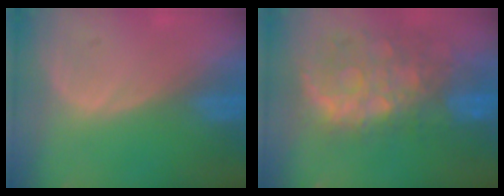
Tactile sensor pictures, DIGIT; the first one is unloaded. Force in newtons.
{"total": 11.2, "press": 9.8, "slide": 5.5}